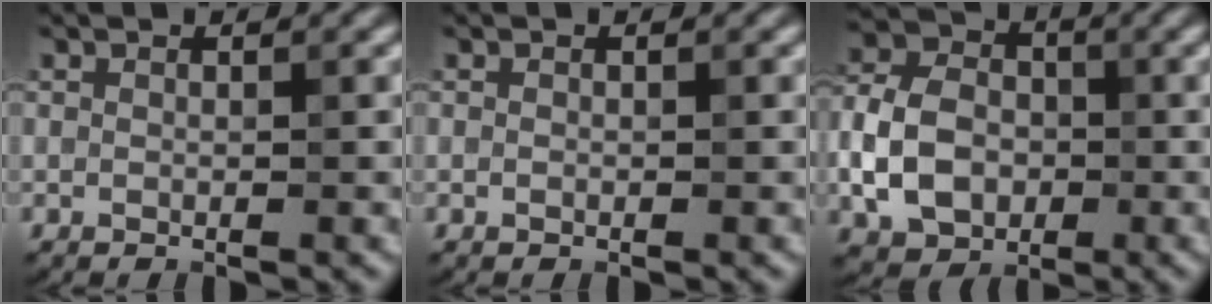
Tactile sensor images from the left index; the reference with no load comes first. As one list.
[{"total": 0.0}, {"total": 6.8, "force": [-1.6, 5.0, 4.2], "torque": [-0.098, 0.007, -0.041]}]